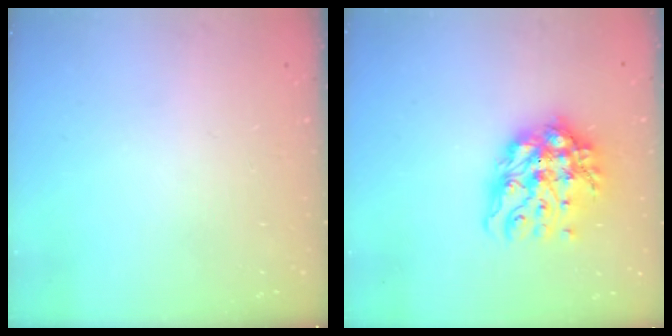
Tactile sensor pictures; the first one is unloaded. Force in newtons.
{"total": 13.7, "press": 13.6, "slide": 1.6}